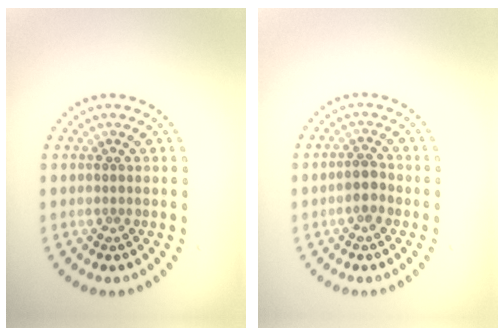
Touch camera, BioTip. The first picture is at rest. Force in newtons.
{"total": 1.5, "press": 1.4, "slide": 0.6}